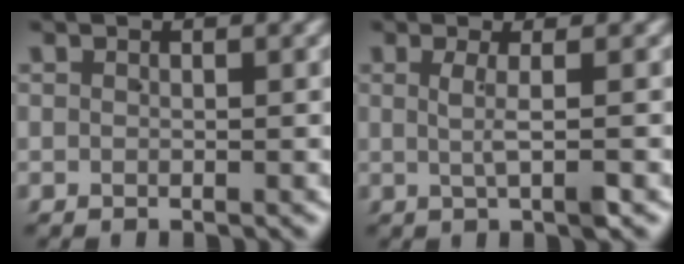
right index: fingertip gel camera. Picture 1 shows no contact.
{"total": 2.2, "force": [0.2, -0.4, 2.2], "torque": [-0.035, 0.002, 0.006]}